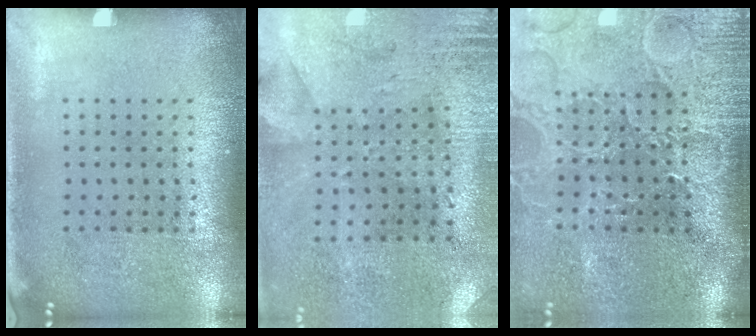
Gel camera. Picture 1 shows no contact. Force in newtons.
{"total": 2.8, "press": 2.2, "slide": 1.6}
{"total": 4.3, "press": 3.8, "slide": 2.0}